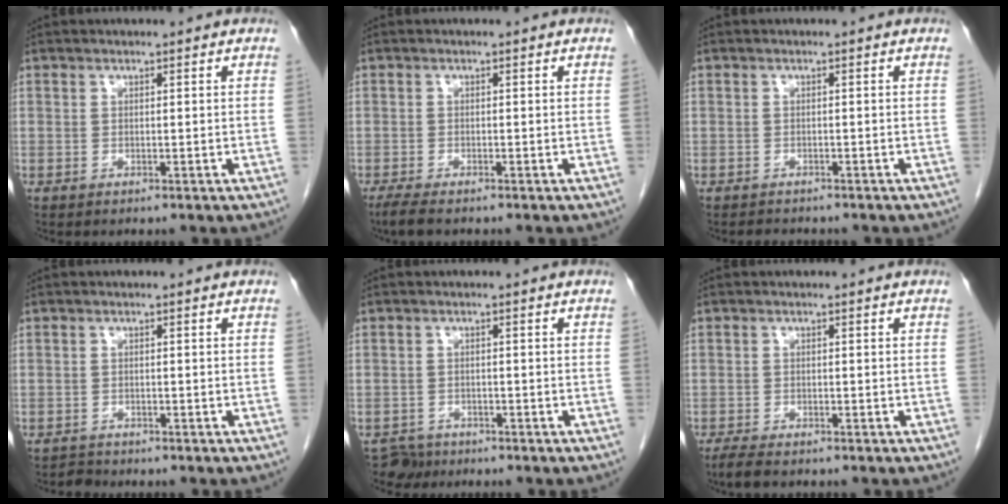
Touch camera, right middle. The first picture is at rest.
{"total": 2.8, "force": [-2.2, 0.5, 1.7], "torque": [-0.040, -0.010, -0.038]}
{"total": 2.3, "force": [-2.0, 0.9, 0.4], "torque": [-0.013, -0.005, -0.027]}
{"total": 1.3, "force": [-1.1, 0.3, -0.5], "torque": [0.008, -0.003, -0.020]}
{"total": 2.6, "force": [-2.1, 1.4, -0.4], "torque": [0.004, 0.004, -0.034]}
{"total": 3.0, "force": [-2.5, 0.7, 1.6], "torque": [-0.039, -0.009, -0.040]}